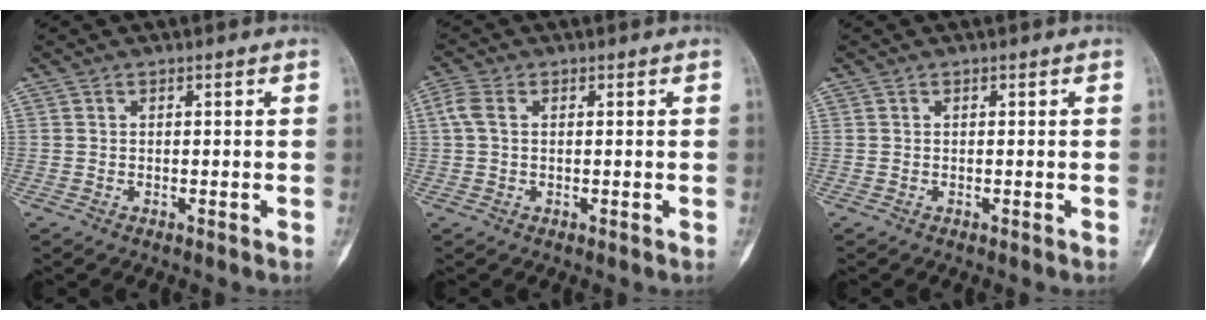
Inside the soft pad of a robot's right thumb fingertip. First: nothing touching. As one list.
[{"total": 3.4, "force": [0.6, 2.1, 2.6], "torque": [-0.076, 0.012, 0.009]}, {"total": 0.0}]